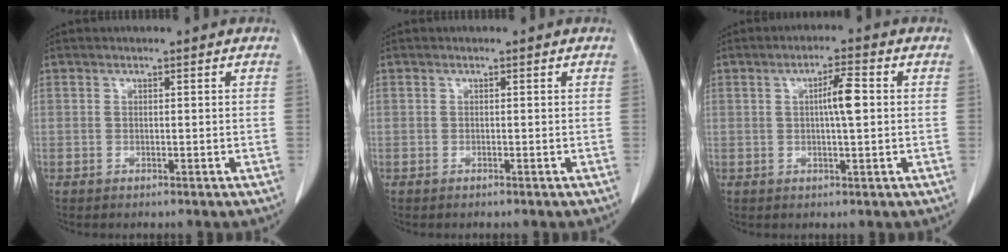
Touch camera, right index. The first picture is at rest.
{"total": 0.0}
{"total": 4.4, "force": [0.5, 0.4, 4.4], "torque": [-0.076, 0.004, 0.006]}